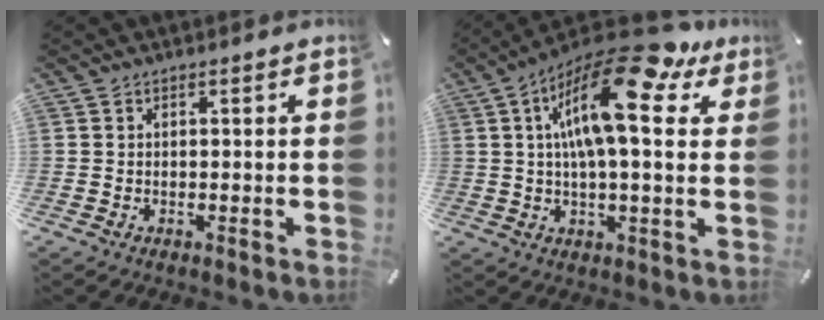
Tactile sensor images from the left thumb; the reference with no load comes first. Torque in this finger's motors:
{"motor_torque": [1.52, 1.44, 1.99, -0.78, 0.36]}